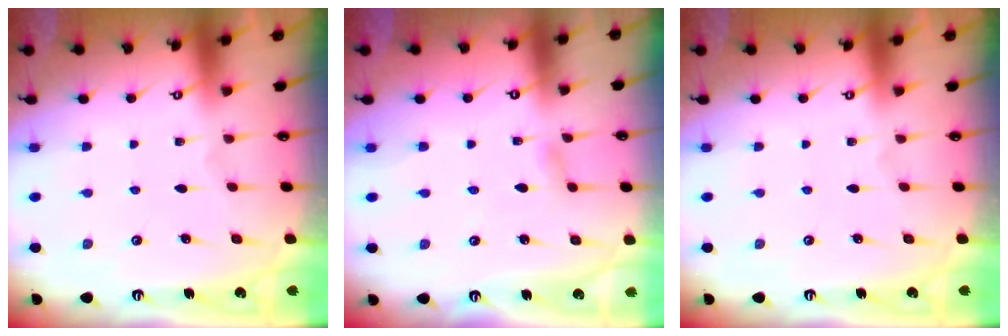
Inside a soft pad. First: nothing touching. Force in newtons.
{"total": 4.4, "press": 4.3, "slide": 0.4}
{"total": 0.0}